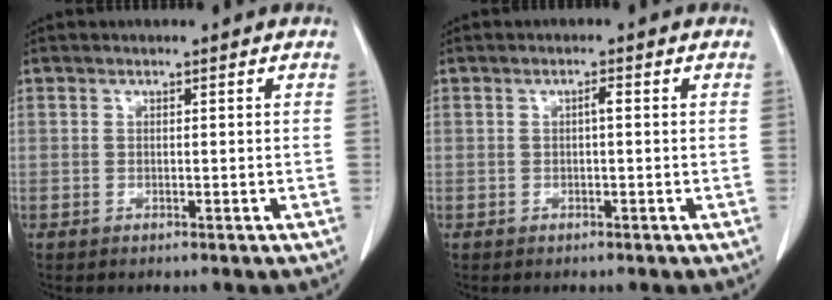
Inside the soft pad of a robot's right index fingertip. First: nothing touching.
{"total": 1.1, "force": [0.1, 0.1, 1.1], "torque": [-0.018, 0.003, 0.001]}